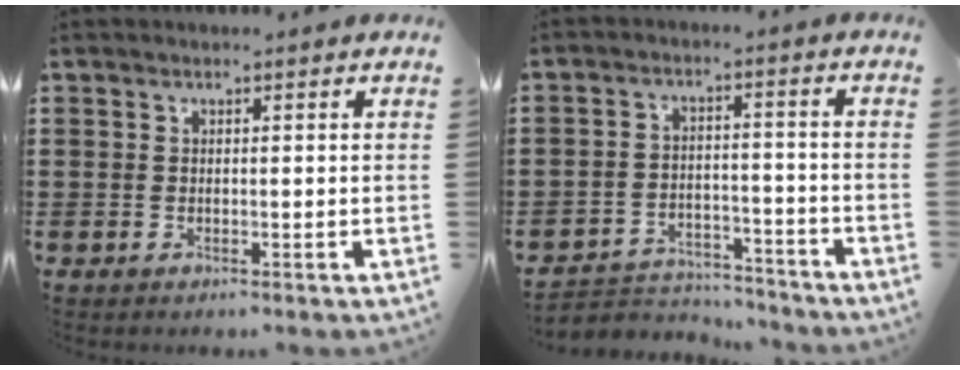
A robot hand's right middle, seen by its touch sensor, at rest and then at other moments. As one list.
[{"total": 4.2, "force": [-4.1, 1.0, 0.0], "torque": [-0.007, 0.005, -0.087]}]